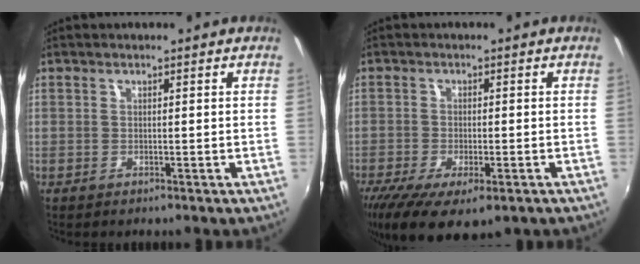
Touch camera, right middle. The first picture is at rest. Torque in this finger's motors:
{"motor_torque": [1.41, -0.73, 0.65, 0.20]}